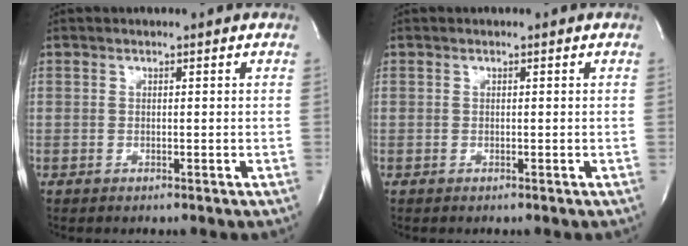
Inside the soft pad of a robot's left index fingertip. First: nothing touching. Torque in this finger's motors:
{"motor_torque": [0.00, 0.00, 0.00, 0.00]}